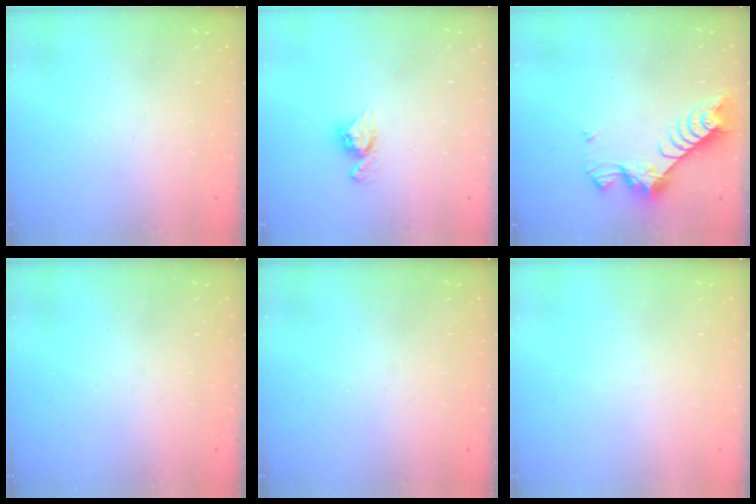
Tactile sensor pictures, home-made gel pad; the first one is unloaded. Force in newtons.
{"total": 8.3, "press": 8.3, "slide": 0.8}
{"total": 7.1, "press": 7.1, "slide": 0.7}
{"total": 0.0}
{"total": 0.0}
{"total": 0.0}